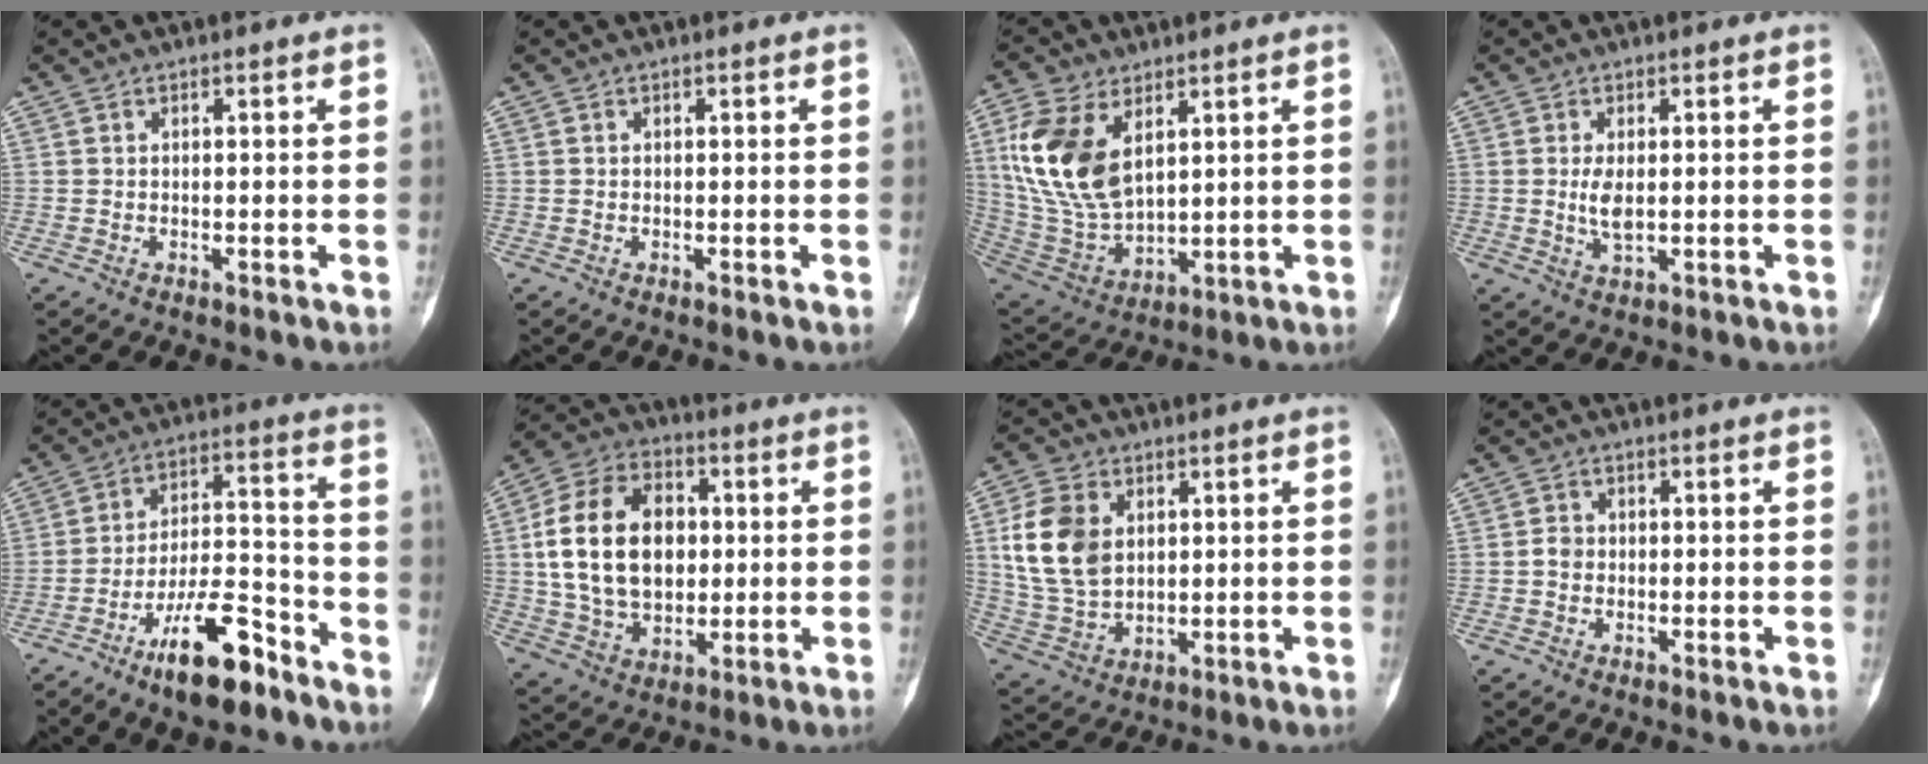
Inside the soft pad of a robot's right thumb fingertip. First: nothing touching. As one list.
[{"total": 0.0}, {"total": 16.0, "force": [5.6, 9.2, 11.8], "torque": [-0.237, -0.019, 0.123]}, {"total": 3.5, "force": [0.2, 1.5, 3.2], "torque": [-0.067, -0.008, 0.008]}, {"total": 13.9, "force": [-9.0, 4.7, 9.4], "torque": [-0.154, 0.070, -0.157]}, {"total": 19.7, "force": [2.1, 13.7, 14.0], "torque": [-0.230, 0.013, 0.042]}, {"total": 12.7, "force": [3.0, 8.9, 8.6], "torque": [-0.159, -0.006, 0.065]}, {"total": 1.8, "force": [-0.3, 1.5, 0.9], "torque": [-0.010, 0.006, -0.008]}]